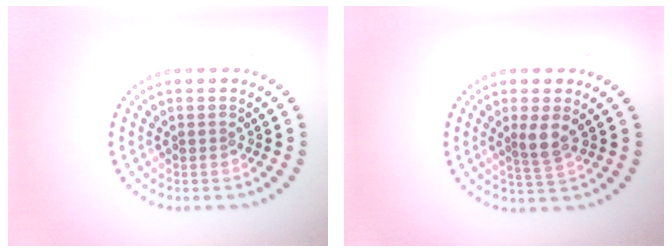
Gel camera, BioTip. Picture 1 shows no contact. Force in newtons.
{"total": 2.0, "press": 1.7, "slide": 1.1}